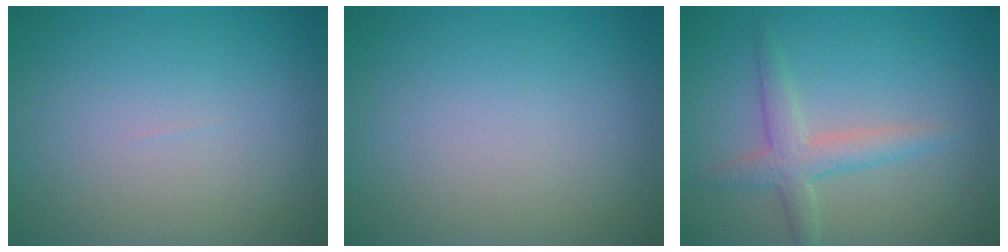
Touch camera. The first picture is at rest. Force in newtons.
{"total": 0.0}
{"total": 2.9, "press": 2.9, "slide": 0.1}